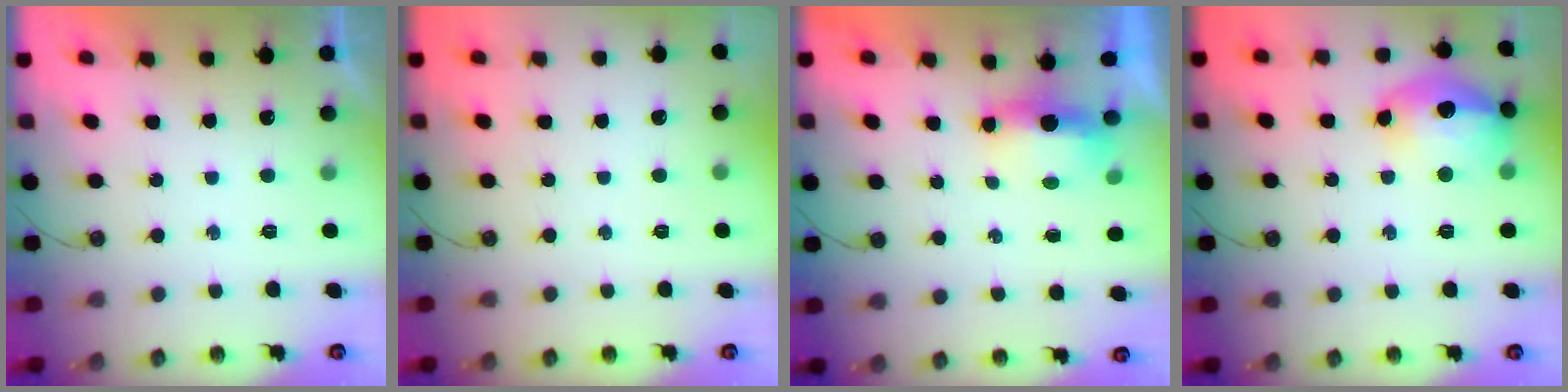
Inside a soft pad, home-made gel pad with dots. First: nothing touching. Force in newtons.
{"total": 0.0}
{"total": 5.2, "press": 5.0, "slide": 1.4}
{"total": 16.8, "press": 16.8, "slide": 0.8}